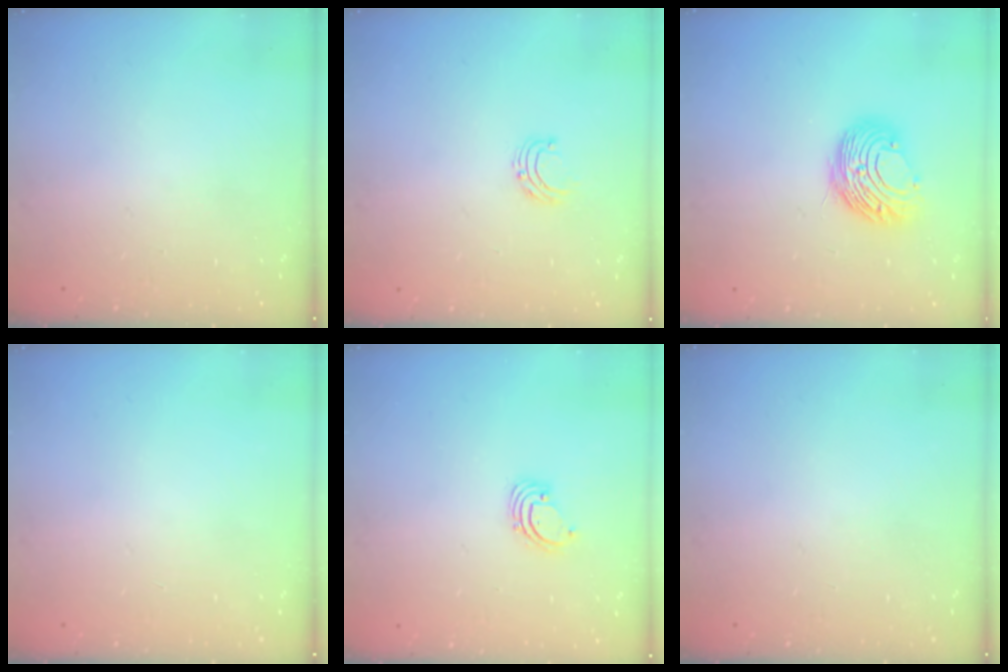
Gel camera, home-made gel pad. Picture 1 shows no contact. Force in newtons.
{"total": 4.6, "press": 4.6, "slide": 0.5}
{"total": 10.6, "press": 10.6, "slide": 0.5}
{"total": 0.0}
{"total": 1.4, "press": 1.4, "slide": 0.1}
{"total": 0.0}